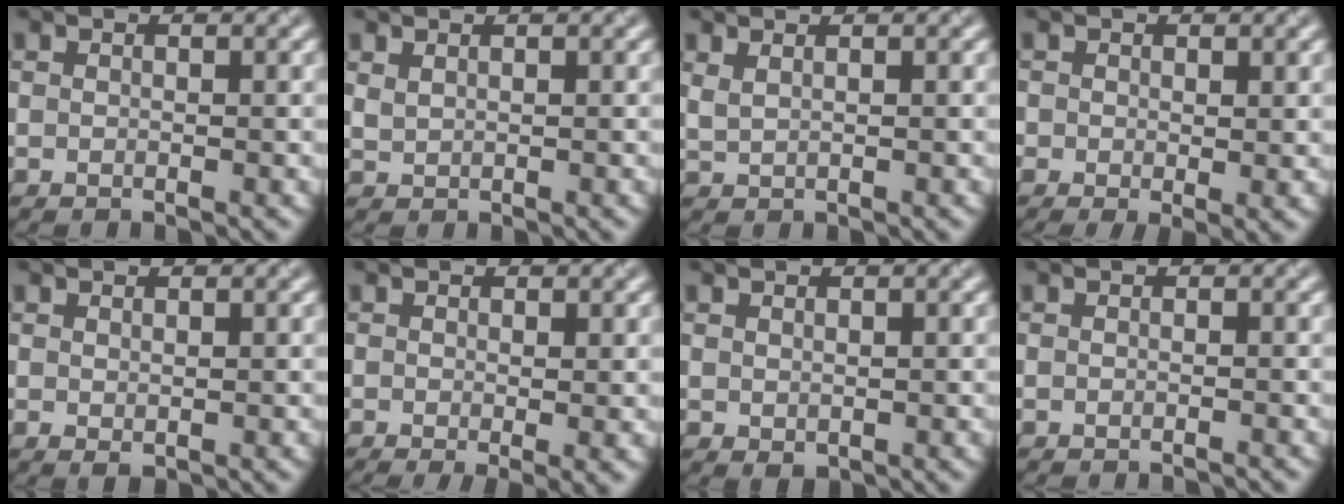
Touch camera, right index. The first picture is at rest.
{"total": 0.8, "force": [0.6, 0.3, 0.4], "torque": [-0.016, -0.002, 0.020]}
{"total": 1.3, "force": [1.0, 0.3, 0.8], "torque": [-0.022, -0.002, 0.025]}
{"total": 2.3, "force": [-0.1, 1.3, 1.9], "torque": [-0.035, -0.012, -0.003]}
{"total": 0.6, "force": [0.3, 0.3, 0.4], "torque": [-0.011, -0.004, 0.010]}
{"total": 2.2, "force": [-0.3, 0.5, 2.1], "torque": [-0.035, -0.011, -0.004]}
{"total": 0.8, "force": [0.2, 0.6, 0.5], "torque": [-0.012, -0.003, 0.009]}
{"total": 1.0, "force": [-0.9, -0.2, -0.1], "torque": [0.000, -0.005, -0.015]}